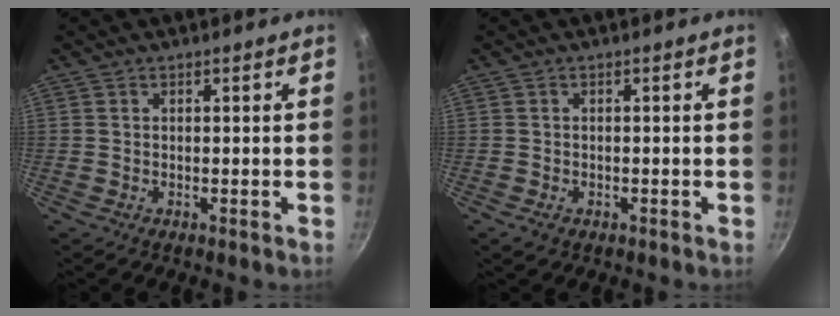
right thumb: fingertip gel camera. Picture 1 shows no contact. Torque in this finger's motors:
{"motor_torque": [0.25, 0.01, -0.25, 0.04, -0.02]}